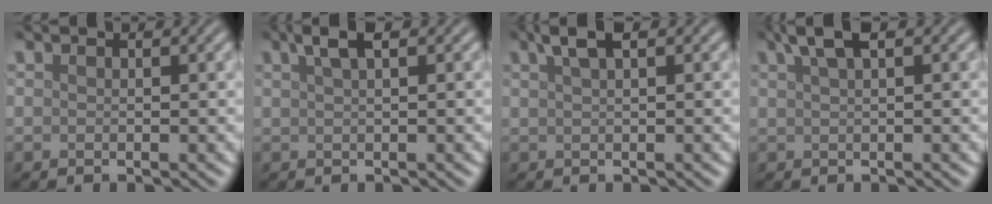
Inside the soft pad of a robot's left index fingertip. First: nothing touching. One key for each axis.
{"total": 2.2, "fx": 1.3, "fy": 0.6, "fz": 1.7, "tx": -0.024, "ty": 0.007, "tz": 0.022}
{"total": 2.2, "fx": 1.4, "fy": 0.6, "fz": 1.7, "tx": -0.026, "ty": 0.007, "tz": 0.024}
{"total": 2.6, "fx": 1.6, "fy": 0.7, "fz": 1.9, "tx": -0.030, "ty": 0.008, "tz": 0.028}